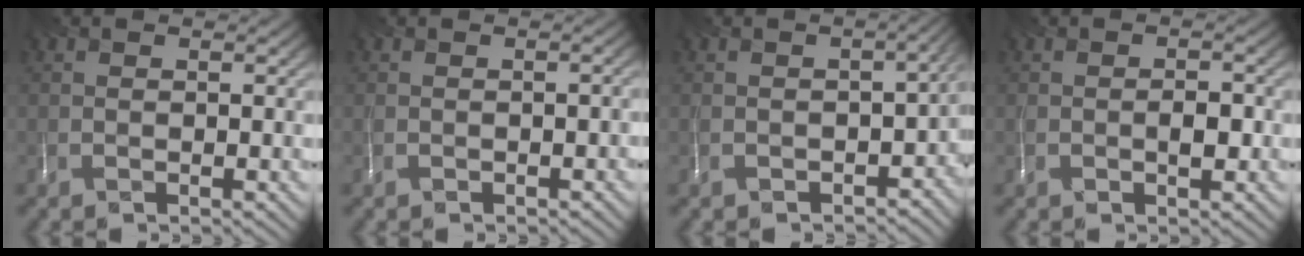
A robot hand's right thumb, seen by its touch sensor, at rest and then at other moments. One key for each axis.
{"total": 1.5, "fx": -0.6, "fy": 0.6, "fz": 1.2, "tx": -0.014, "ty": 0.004, "tz": -0.011}
{"total": 6.5, "fx": -3.4, "fy": 3.8, "fz": 4.1, "tx": -0.053, "ty": -0.035, "tz": -0.047}
{"total": 2.2, "fx": -1.0, "fy": 1.4, "fz": 1.4, "tx": -0.028, "ty": -0.006, "tz": -0.018}